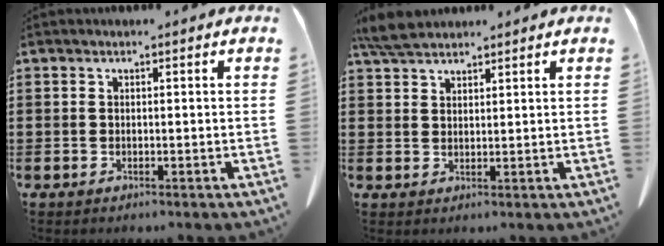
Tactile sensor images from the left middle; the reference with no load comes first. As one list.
[{"total": 4.4, "force": [3.8, 1.0, 1.9], "torque": [-0.047, -0.003, 0.073]}]